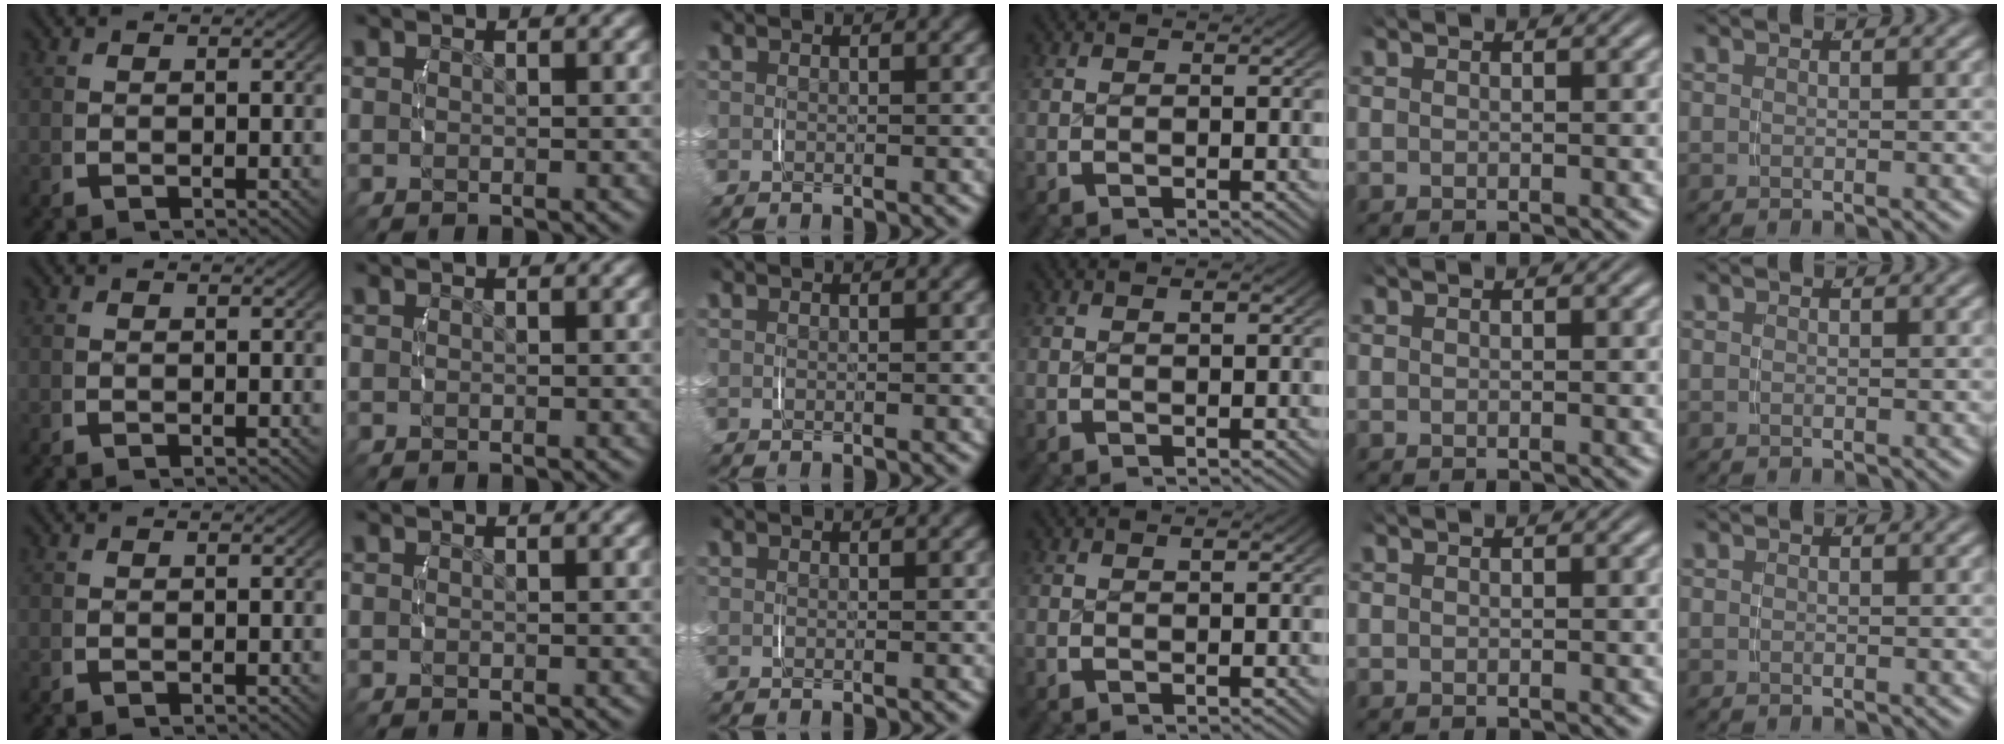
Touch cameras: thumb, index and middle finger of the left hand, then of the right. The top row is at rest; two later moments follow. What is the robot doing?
{"motion": "lift_and_place", "object": "small bumper sticker"}